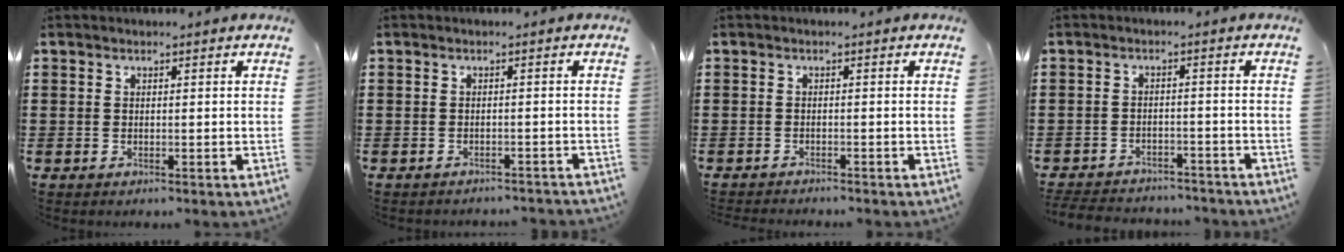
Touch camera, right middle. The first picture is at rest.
{"total": 1.1, "force": [-1.1, 0.0, 0.1], "torque": [-0.005, 0.003, -0.023]}
{"total": 0.9, "force": [-0.9, 0.0, 0.0], "torque": [-0.002, 0.000, -0.019]}
{"total": 3.6, "force": [-3.6, 0.6, 0.2], "torque": [-0.007, 0.002, -0.076]}